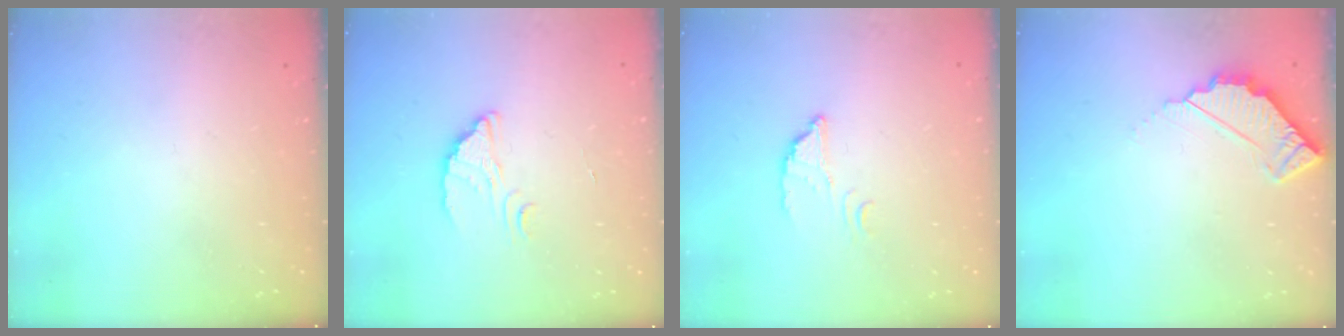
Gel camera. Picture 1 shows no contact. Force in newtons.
{"total": 2.4, "press": 2.4, "slide": 0.1}
{"total": 2.7, "press": 2.7, "slide": 0.2}
{"total": 3.9, "press": 3.9, "slide": 0.3}